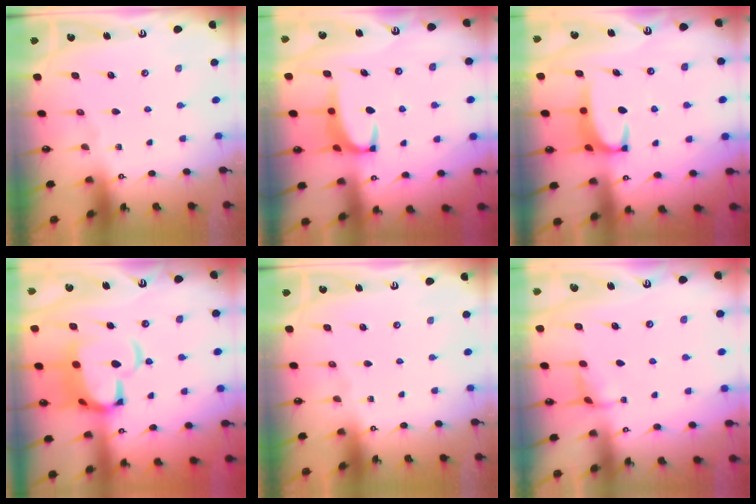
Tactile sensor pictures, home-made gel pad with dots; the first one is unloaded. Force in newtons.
{"total": 2.0, "press": 2.0, "slide": 0.3}
{"total": 2.5, "press": 2.4, "slide": 0.7}
{"total": 11.1, "press": 10.9, "slide": 1.8}
{"total": 0.0}
{"total": 2.9, "press": 2.9, "slide": 0.6}